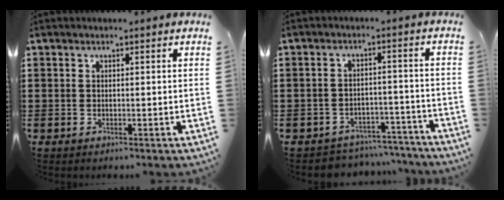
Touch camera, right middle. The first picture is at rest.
{"total": 4.3, "force": [-4.2, 0.8, 0.4], "torque": [-0.010, 0.008, -0.089]}